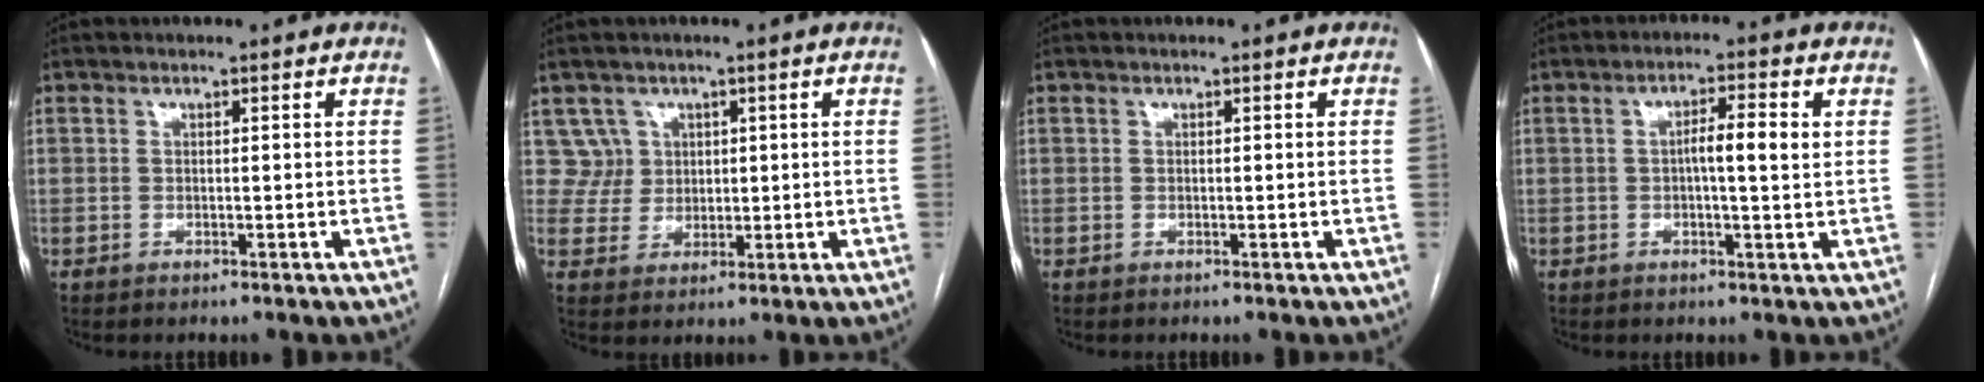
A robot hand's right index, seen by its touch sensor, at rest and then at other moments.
{"total": 4.8, "force": [2.2, 4.2, -0.5], "torque": [0.021, 0.010, 0.044]}
{"total": 0.0}
{"total": 5.0, "force": [0.7, 0.5, 4.9], "torque": [-0.083, 0.007, 0.009]}